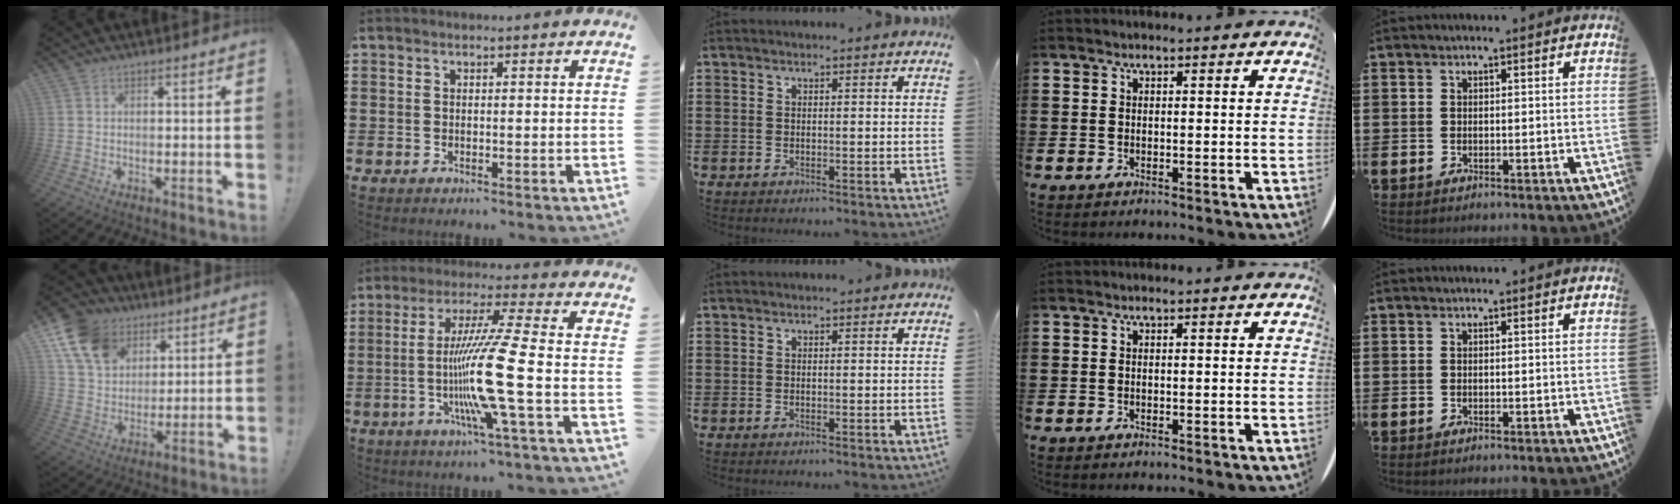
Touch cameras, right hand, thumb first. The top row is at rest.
{"thumb": {"total": 14.3, "force": [7.7, 10.4, 6.1], "torque": [-0.102, -0.039, 0.152]}, "index": {"total": 13.7, "force": [-3.3, -0.9, 13.3], "torque": [-0.276, -0.026, -0.078]}}